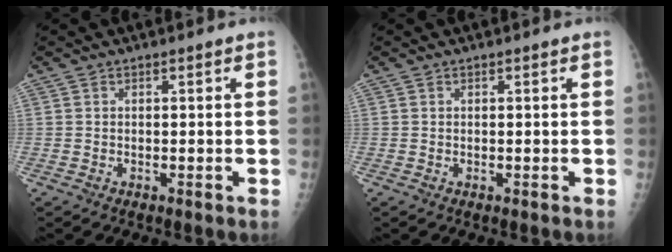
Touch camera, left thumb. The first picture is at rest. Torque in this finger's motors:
{"motor_torque": [0.19, 0.27, -0.11, -0.04, 0.00]}